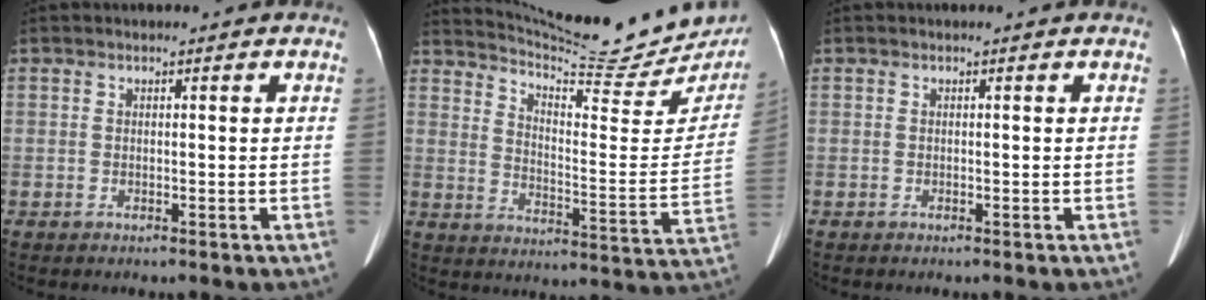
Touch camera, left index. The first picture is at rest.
{"total": 22.4, "force": [20.9, 2.7, 7.6], "torque": [-0.112, -0.069, 0.270]}
{"total": 0.0}